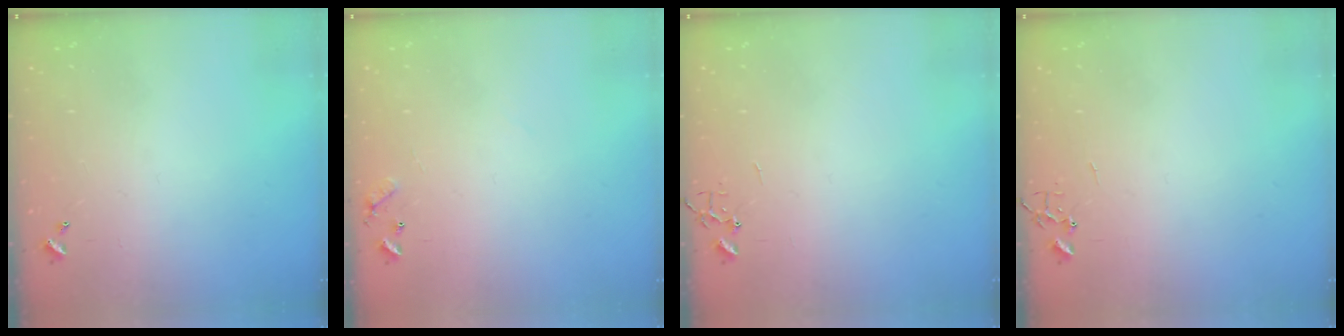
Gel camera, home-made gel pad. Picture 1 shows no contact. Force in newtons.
{"total": 7.2, "press": 7.2, "slide": 0.5}
{"total": 0.0}
{"total": 0.0}